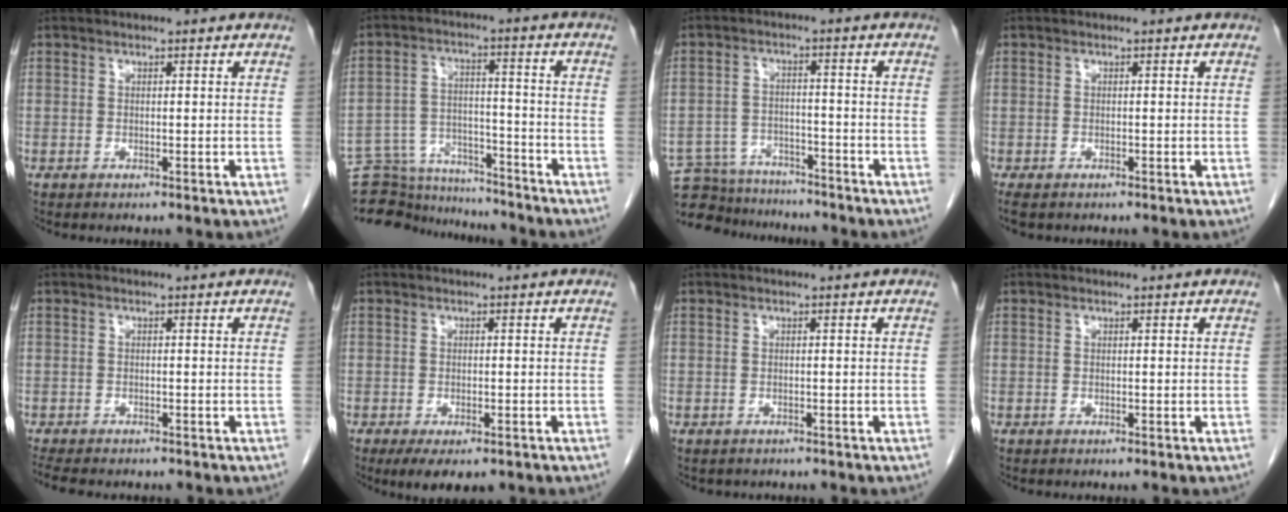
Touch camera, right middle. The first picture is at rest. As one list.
[{"total": 15.1, "force": [-14.5, 3.4, 2.7], "torque": [-0.052, 0.028, -0.221]}, {"total": 11.8, "force": [-11.0, 3.8, 1.9], "torque": [-0.041, 0.010, -0.164]}, {"total": 2.2, "force": [-1.6, 1.0, 1.0], "torque": [-0.021, -0.005, -0.022]}, {"total": 6.5, "force": [-5.5, 1.9, 2.8], "torque": [-0.044, -0.010, -0.079]}, {"total": 5.5, "force": [-3.6, 2.4, 3.4], "torque": [-0.047, -0.007, -0.052]}, {"total": 1.4, "force": [-1.2, 0.7, 0.1], "torque": [-0.011, -0.001, -0.016]}, {"total": 0.0}]